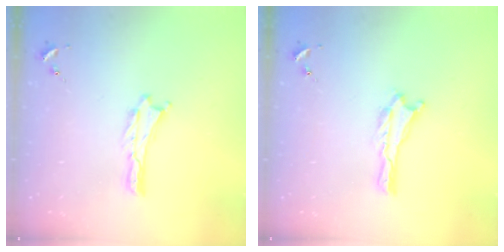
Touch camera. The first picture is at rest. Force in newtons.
{"total": 0.0}